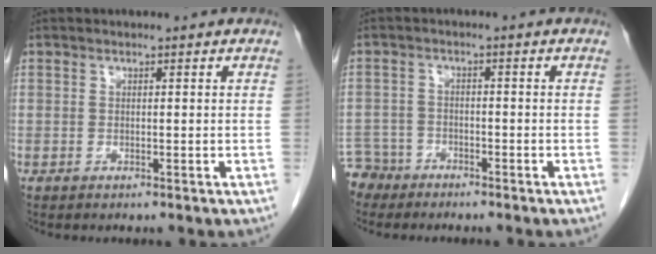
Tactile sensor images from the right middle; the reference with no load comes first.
{"total": 4.8, "force": [-4.2, 2.3, -0.7], "torque": [0.015, -0.001, -0.083]}